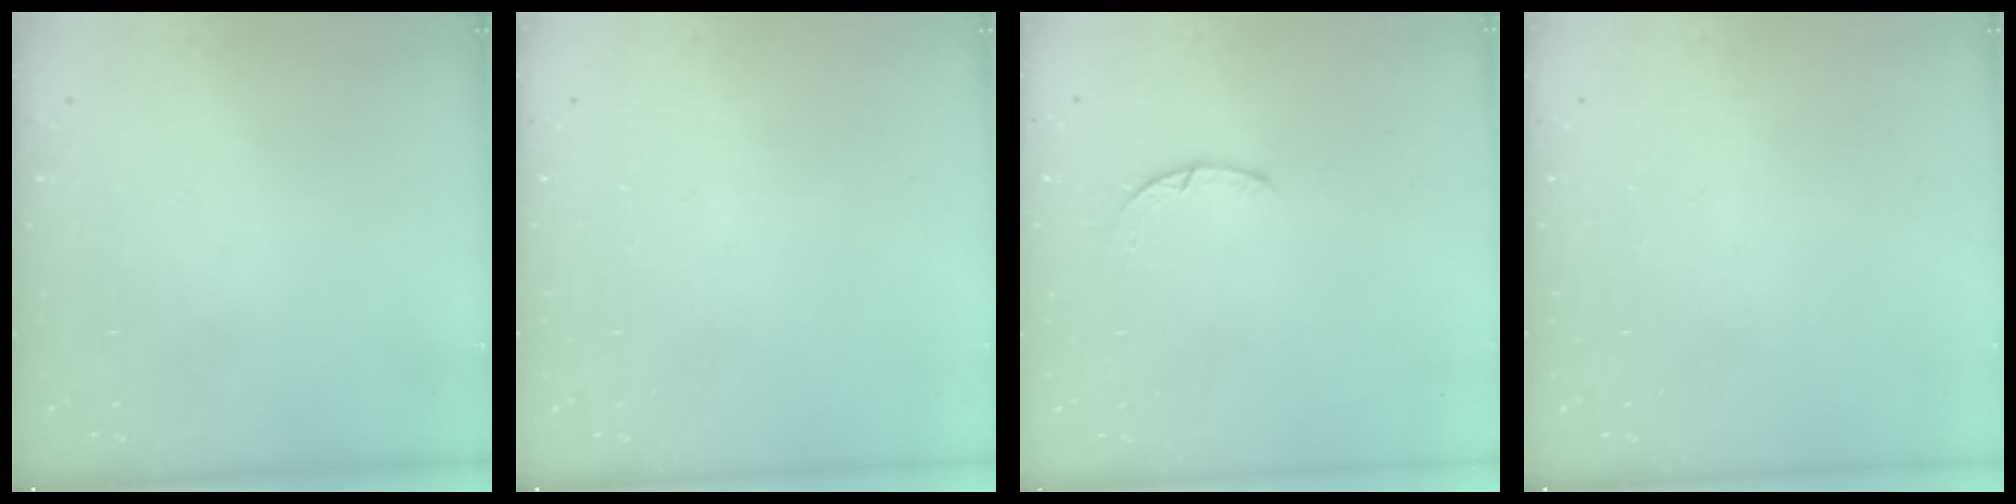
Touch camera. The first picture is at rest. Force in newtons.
{"total": 0.0}
{"total": 1.2, "press": 1.2, "slide": 0.3}
{"total": 0.0}